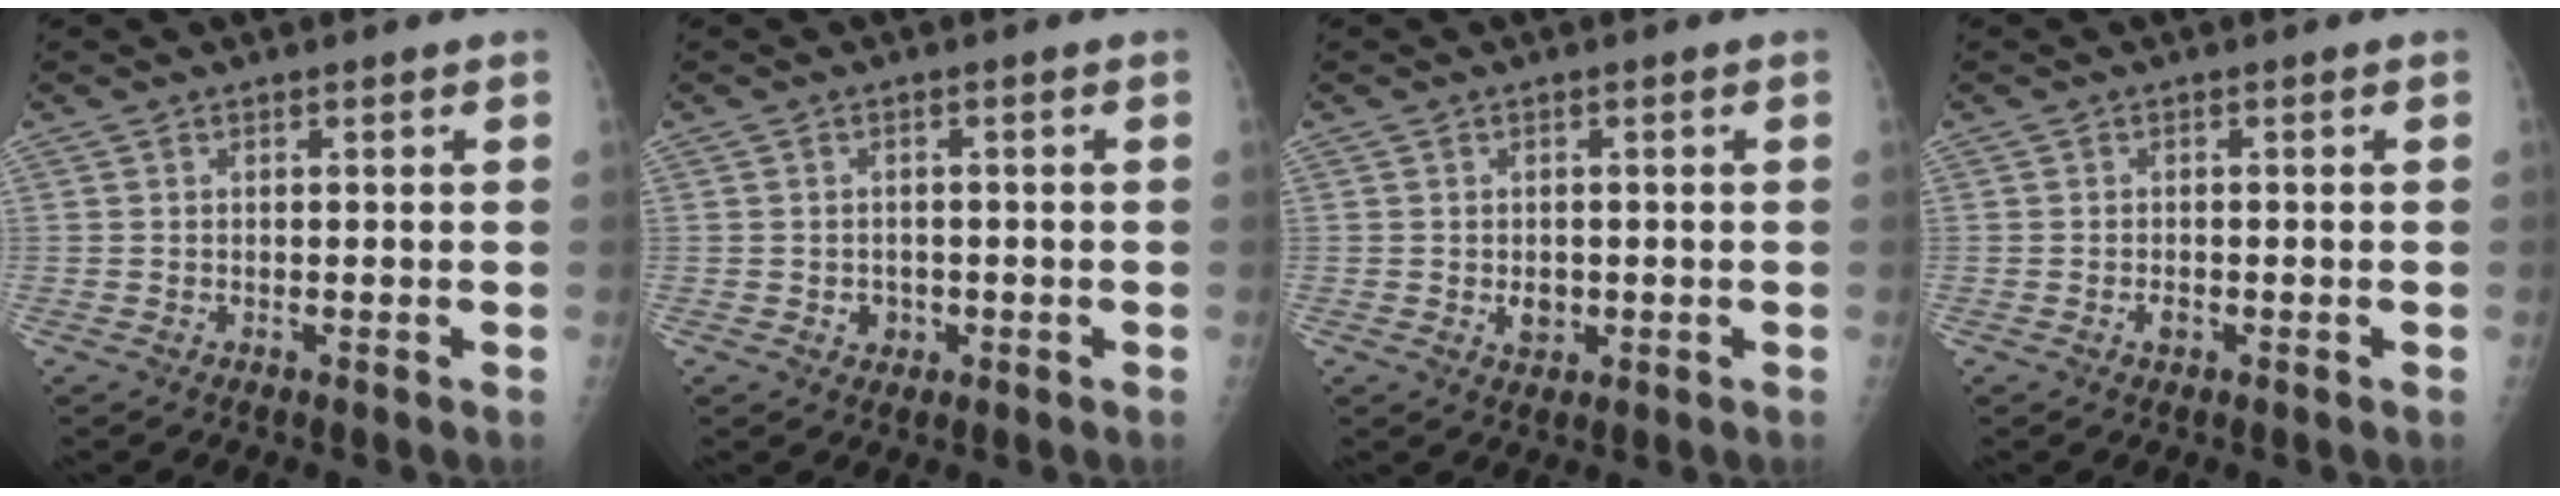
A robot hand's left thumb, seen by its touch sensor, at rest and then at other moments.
{"total": 2.4, "force": [-0.7, 2.1, 0.9], "torque": [-0.001, 0.005, -0.005]}
{"total": 2.7, "force": [-0.4, 2.1, 1.6], "torque": [-0.014, 0.000, 0.000]}
{"total": 1.4, "force": [-0.6, 0.9, 0.9], "torque": [-0.013, 0.001, -0.010]}